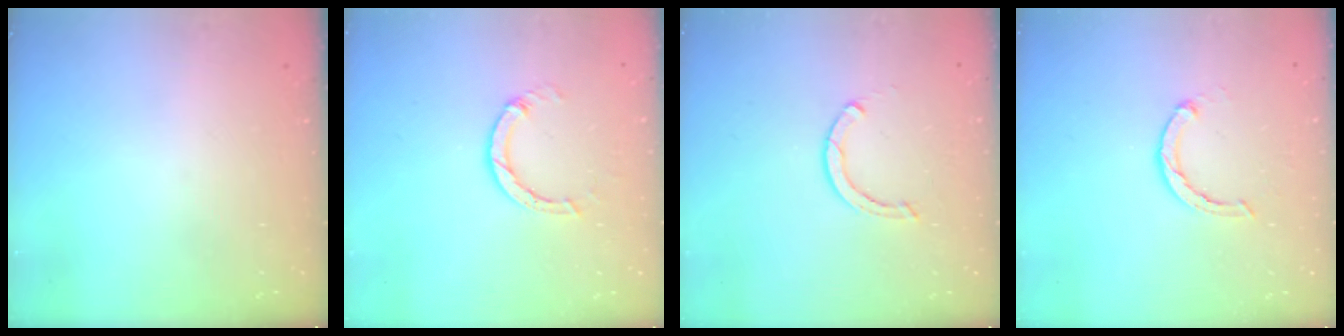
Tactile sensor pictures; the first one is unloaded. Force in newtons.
{"total": 4.4, "press": 4.4, "slide": 0.5}
{"total": 2.4, "press": 2.4, "slide": 0.0}
{"total": 2.3, "press": 2.3, "slide": 0.3}